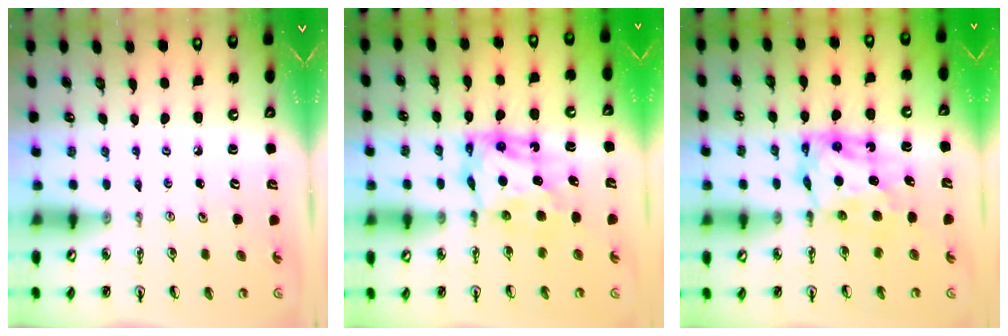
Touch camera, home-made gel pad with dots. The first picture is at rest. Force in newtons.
{"total": 7.7, "press": 7.7, "slide": 0.8}
{"total": 7.7, "press": 7.7, "slide": 0.8}